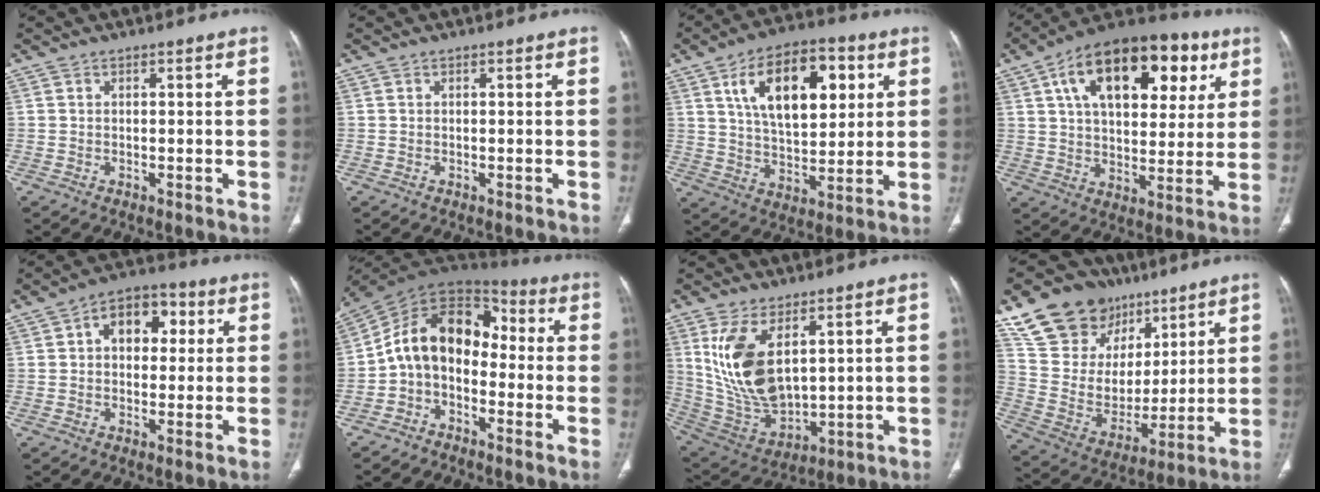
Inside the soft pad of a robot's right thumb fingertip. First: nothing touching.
{"total": 0.0}
{"total": 18.2, "force": [6.4, 9.6, 14.1], "torque": [-0.189, -0.013, 0.110]}
{"total": 24.1, "force": [9.7, 13.2, 17.7], "torque": [-0.242, 0.007, 0.150]}
{"total": 9.6, "force": [2.3, 6.4, 6.7], "torque": [-0.068, 0.018, 0.029]}
{"total": 13.1, "force": [-2.1, 9.3, 9.0], "torque": [-0.133, 0.074, -0.052]}
{"total": 15.2, "force": [5.1, 7.8, 12.1], "torque": [-0.230, -0.025, 0.124]}
{"total": 20.8, "force": [12.8, 14.4, 7.9], "torque": [-0.093, -0.035, 0.244]}